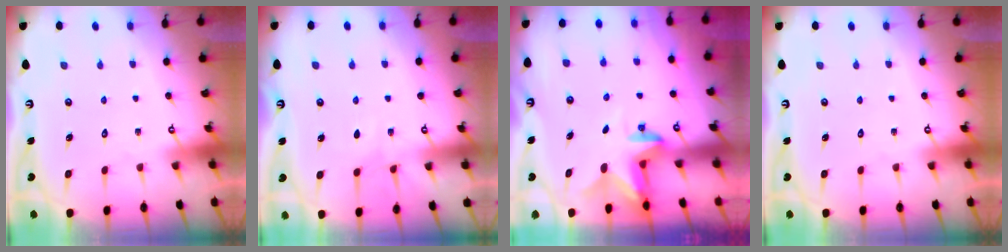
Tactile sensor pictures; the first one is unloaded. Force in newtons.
{"total": 4.7, "press": 4.7, "slide": 0.5}
{"total": 2.8, "press": 2.8, "slide": 0.6}
{"total": 0.0}